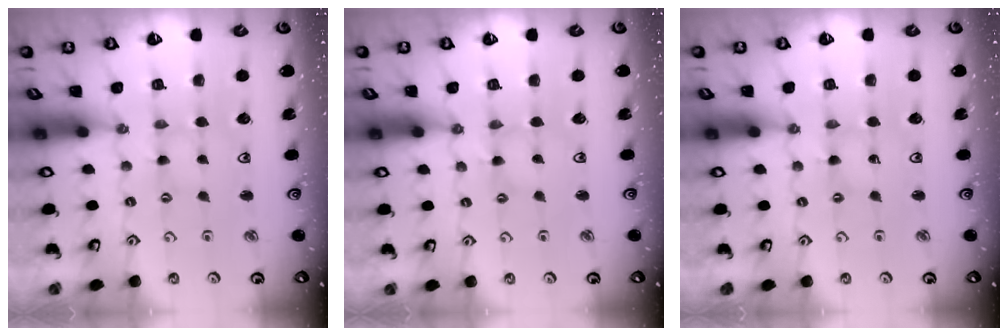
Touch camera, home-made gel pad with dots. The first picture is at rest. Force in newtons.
{"total": 0.0}
{"total": 0.0}